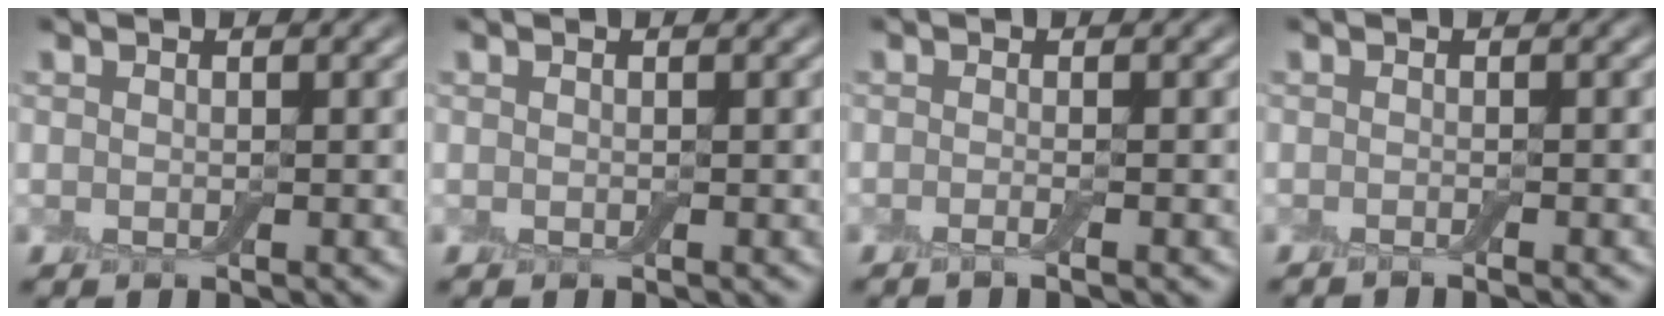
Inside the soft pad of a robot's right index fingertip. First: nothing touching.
{"total": 0.0}
{"total": 1.2, "force": [-0.4, 0.3, 1.1], "torque": [-0.013, -0.009, -0.015]}
{"total": 1.0, "force": [-0.8, 0.1, 0.7], "torque": [-0.002, -0.004, -0.017]}